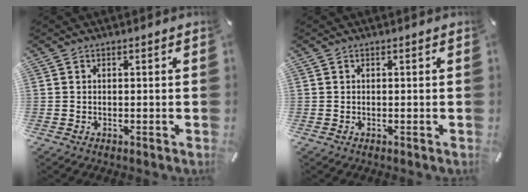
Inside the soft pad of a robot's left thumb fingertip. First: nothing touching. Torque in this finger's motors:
{"motor_torque": [0.00, 0.00, -0.01, 0.01, 0.00]}